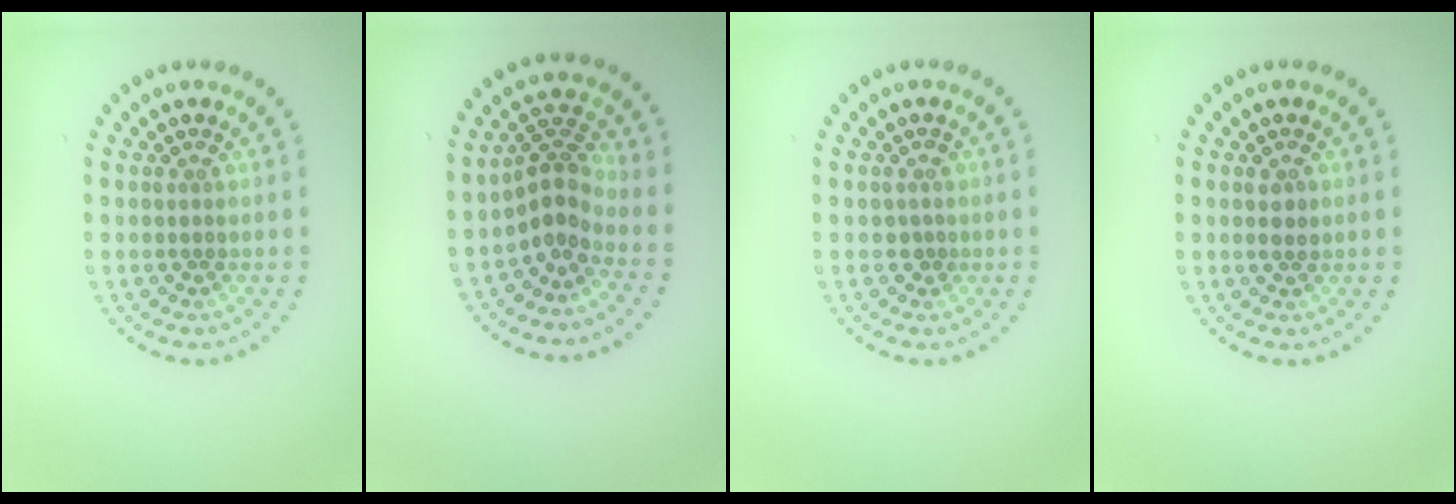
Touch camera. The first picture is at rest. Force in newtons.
{"total": 2.9, "press": 2.2, "slide": 2.0}
{"total": 1.1, "press": 0.9, "slide": 0.6}
{"total": 1.2, "press": 1.2, "slide": 0.2}